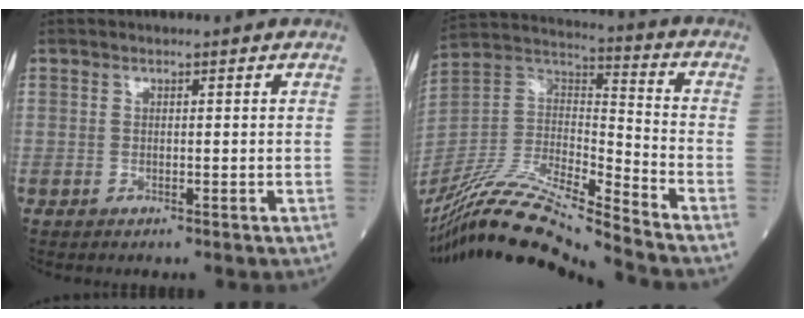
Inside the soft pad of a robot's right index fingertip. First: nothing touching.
{"total": 18.1, "force": [-16.1, -0.7, 8.4], "torque": [-0.171, 0.009, -0.302]}